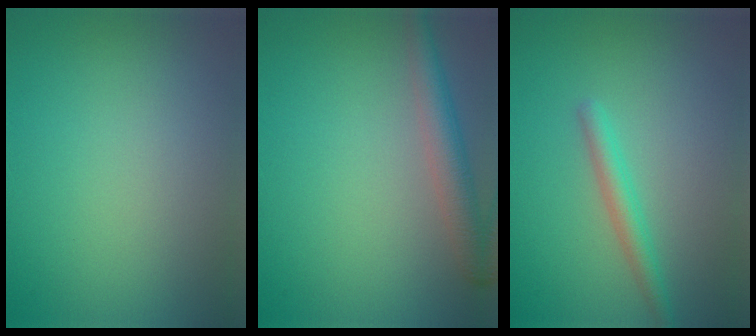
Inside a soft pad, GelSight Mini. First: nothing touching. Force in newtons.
{"total": 3.3, "press": 3.3, "slide": 0.2}
{"total": 2.1, "press": 2.1, "slide": 0.1}